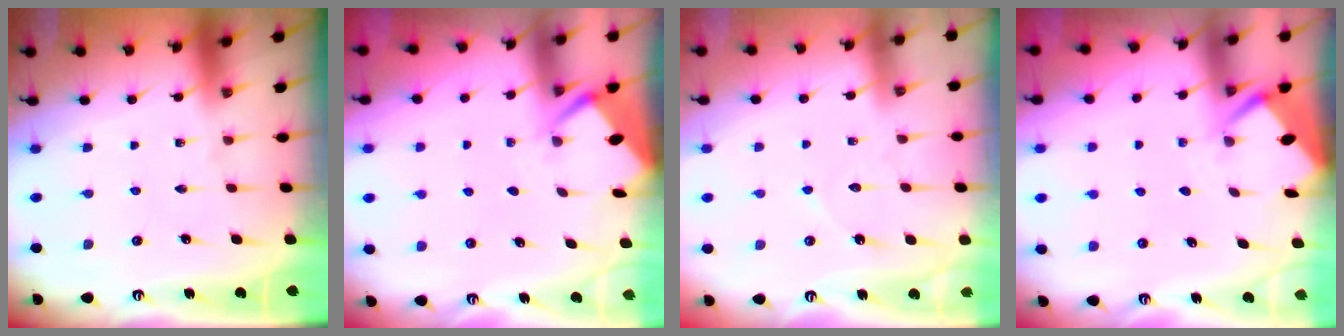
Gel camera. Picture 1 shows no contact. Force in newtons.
{"total": 2.7, "press": 2.6, "slide": 0.4}
{"total": 3.6, "press": 3.6, "slide": 0.0}
{"total": 2.7, "press": 2.7, "slide": 0.4}